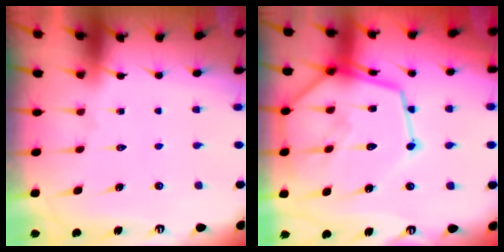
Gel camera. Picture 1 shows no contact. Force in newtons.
{"total": 19.1, "press": 19.1, "slide": 1.8}